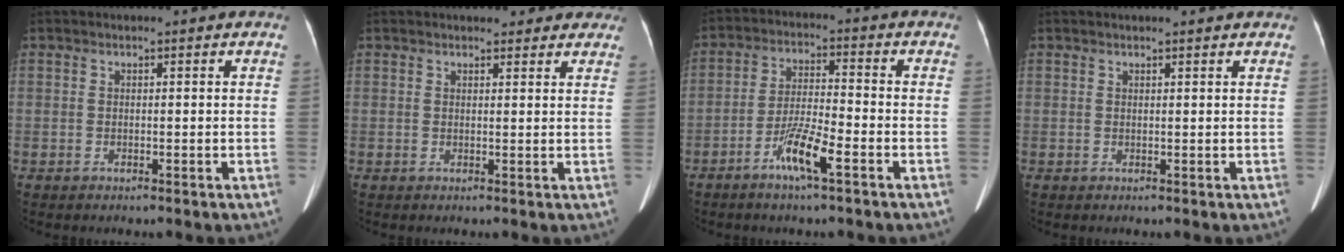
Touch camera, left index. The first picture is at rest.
{"total": 6.7, "force": [5.8, 2.5, 2.4], "torque": [-0.008, 0.007, 0.060]}
{"total": 7.0, "force": [-3.9, 0.4, 5.8], "torque": [-0.118, -0.003, -0.074]}
{"total": 2.7, "force": [2.4, 0.2, 1.2], "torque": [-0.016, 0.015, 0.027]}